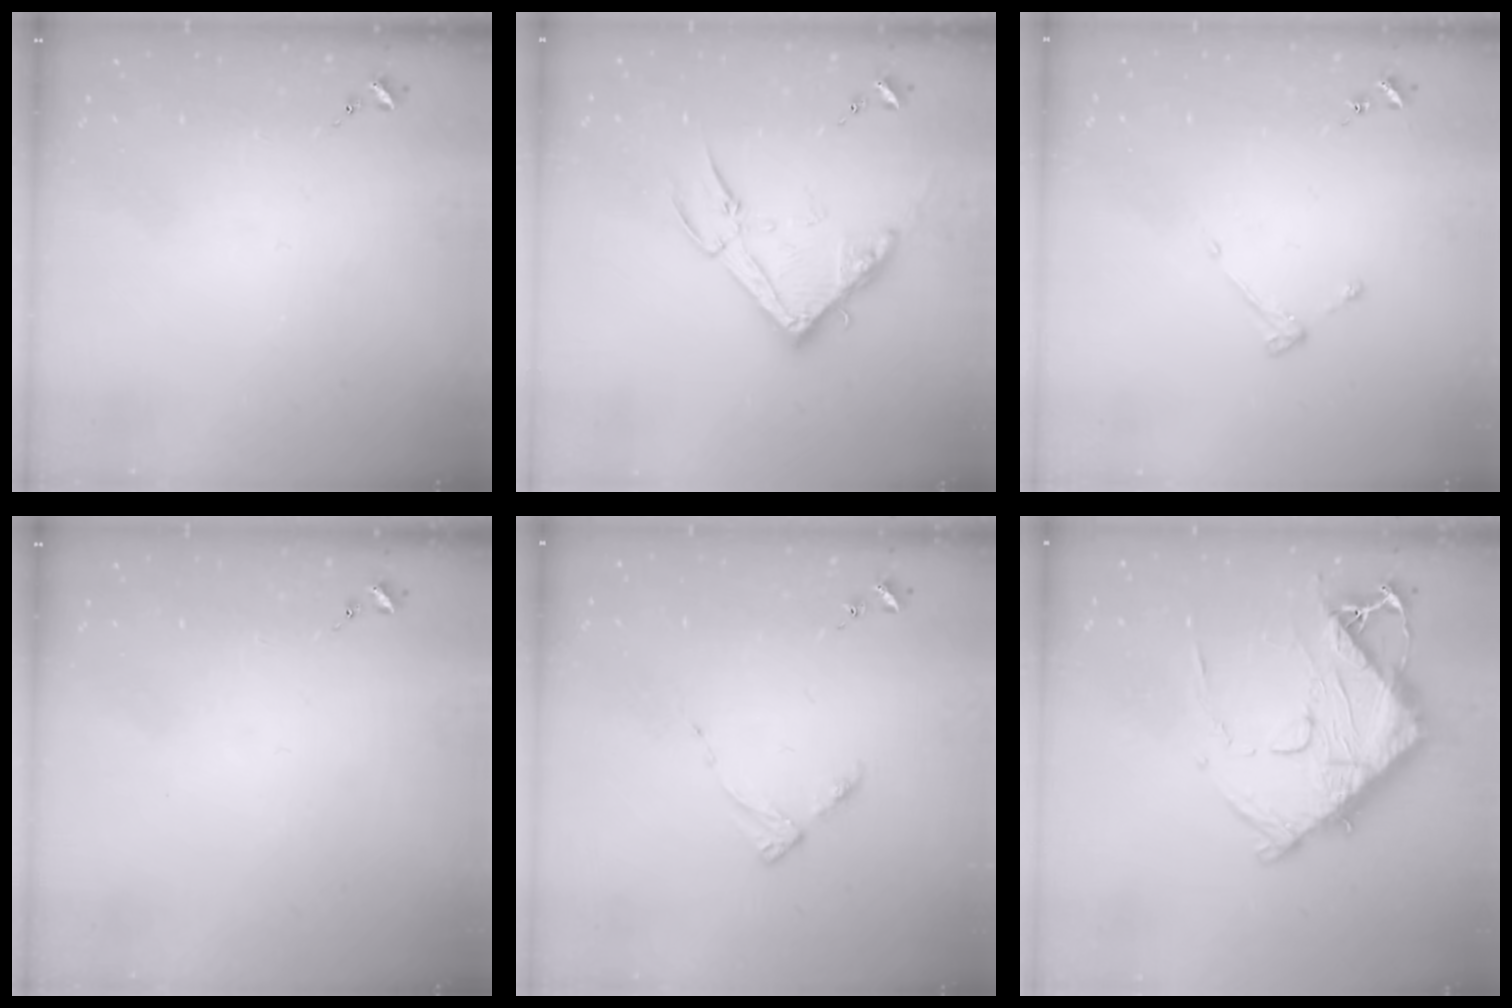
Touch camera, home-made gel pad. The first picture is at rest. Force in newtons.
{"total": 15.6, "press": 15.6, "slide": 0.6}
{"total": 3.0, "press": 3.0, "slide": 0.4}
{"total": 0.0}
{"total": 5.0, "press": 4.9, "slide": 0.6}
{"total": 15.6, "press": 15.6, "slide": 1.1}